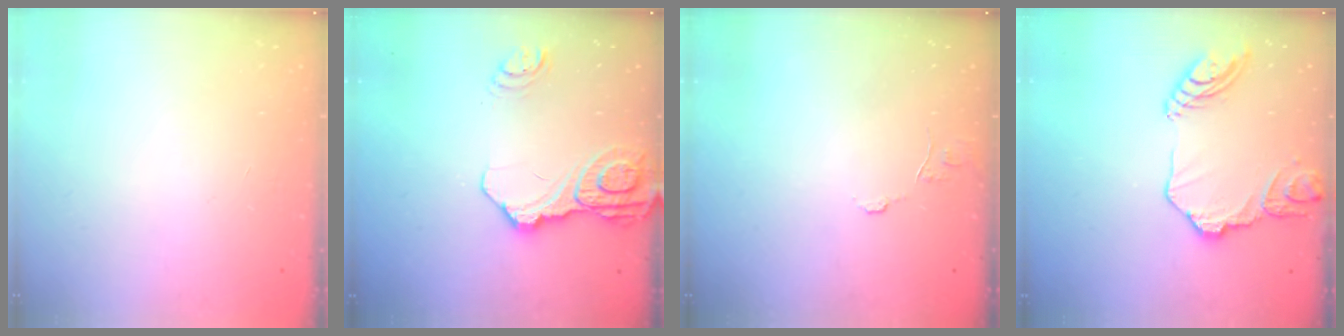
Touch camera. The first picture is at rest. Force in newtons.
{"total": 14.5, "press": 14.4, "slide": 1.7}
{"total": 6.4, "press": 6.4, "slide": 0.5}
{"total": 13.7, "press": 13.7, "slide": 1.2}